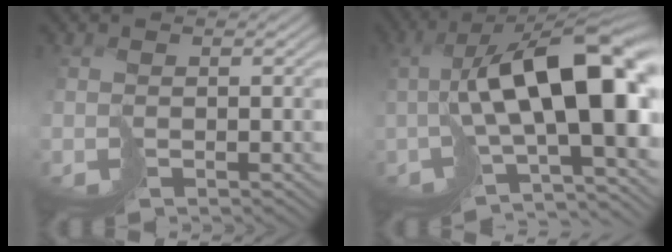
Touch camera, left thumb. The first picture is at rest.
{"total": 15.7, "force": [-0.2, 6.4, 14.3], "torque": [-0.229, 0.006, 0.017]}